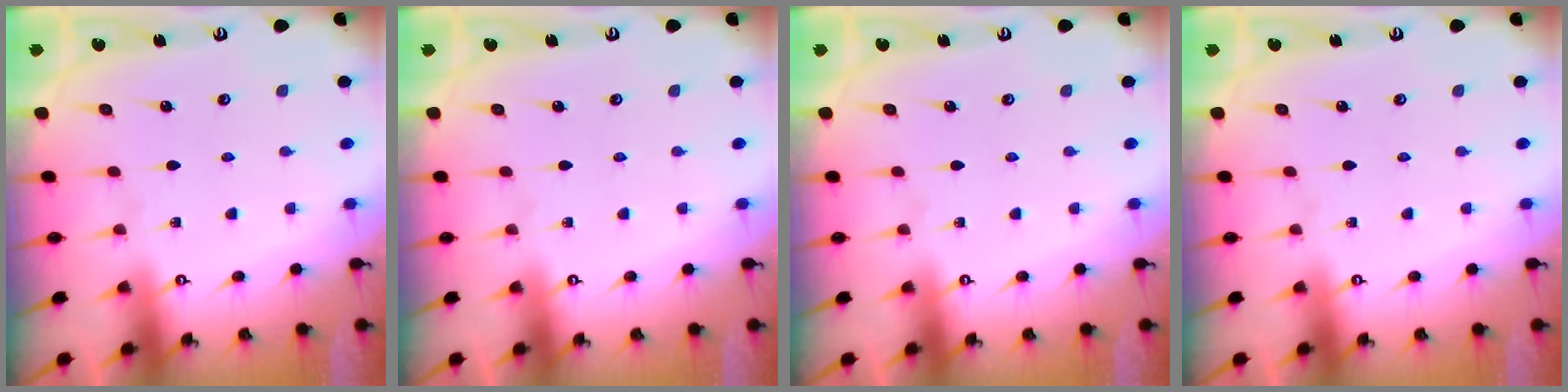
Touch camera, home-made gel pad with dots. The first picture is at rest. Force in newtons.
{"total": 0.0}
{"total": 0.0}
{"total": 0.0}